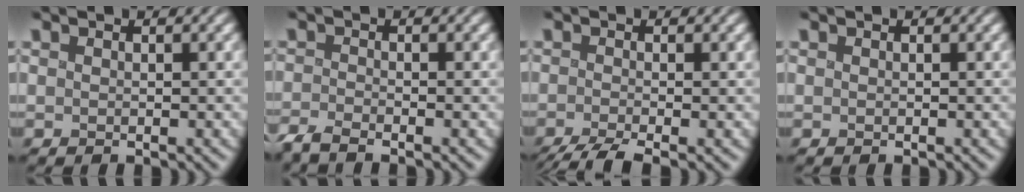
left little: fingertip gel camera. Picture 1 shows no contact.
{"total": 2.5, "force": [-2.3, 0.0, 1.0], "torque": [-0.016, -0.009, -0.051]}
{"total": 3.0, "force": [-2.3, 0.5, 1.9], "torque": [-0.028, -0.008, -0.051]}
{"total": 0.0}